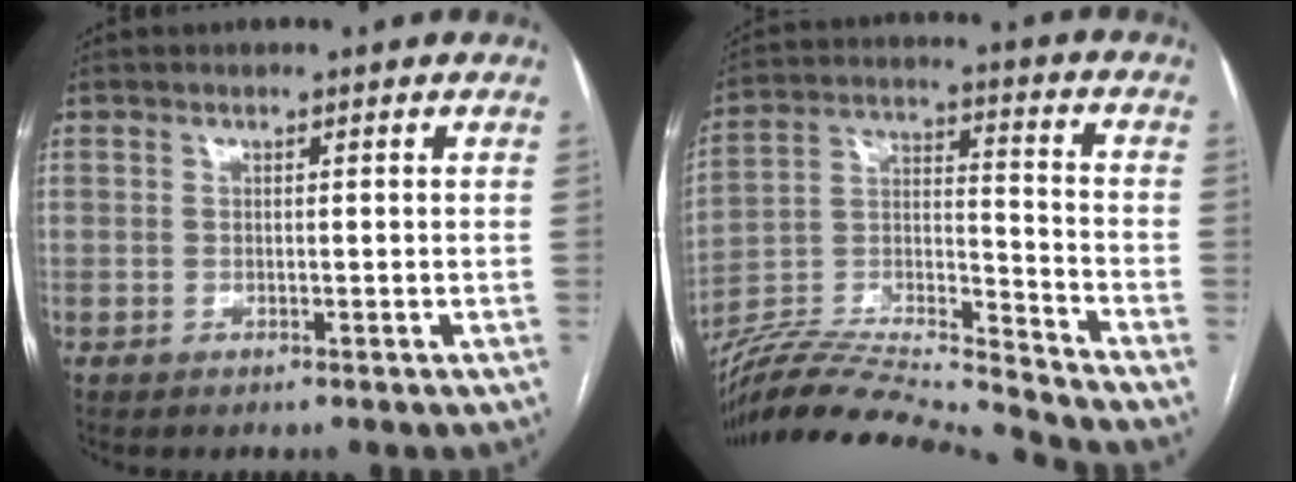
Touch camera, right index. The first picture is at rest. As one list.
[{"total": 19.4, "force": [-18.2, -1.0, 6.5], "torque": [-0.136, 0.006, -0.322]}]